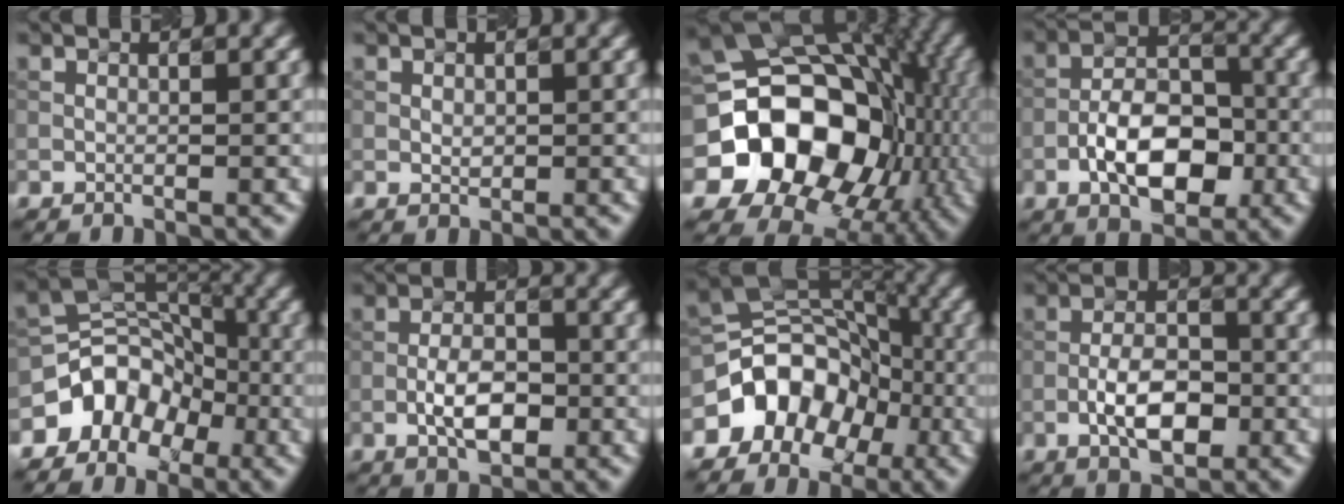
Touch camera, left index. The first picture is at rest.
{"total": 0.7, "force": [0.0, 0.5, 0.5], "torque": [-0.007, -0.001, 0.003]}
{"total": 16.6, "force": [-3.1, 13.1, 9.7], "torque": [-0.149, -0.011, -0.051]}
{"total": 7.1, "force": [-2.6, 3.8, 5.4], "torque": [-0.082, 0.010, -0.047]}
{"total": 5.4, "force": [-2.8, 4.2, 1.9], "torque": [-0.013, 0.011, -0.056]}
{"total": 4.1, "force": [-1.3, 2.0, 3.3], "torque": [-0.057, 0.004, -0.027]}
{"total": 7.1, "force": [-3.1, 5.5, 3.3], "torque": [-0.025, 0.016, -0.064]}
{"total": 4.8, "force": [-1.7, 2.3, 3.9], "torque": [-0.064, 0.006, -0.033]}